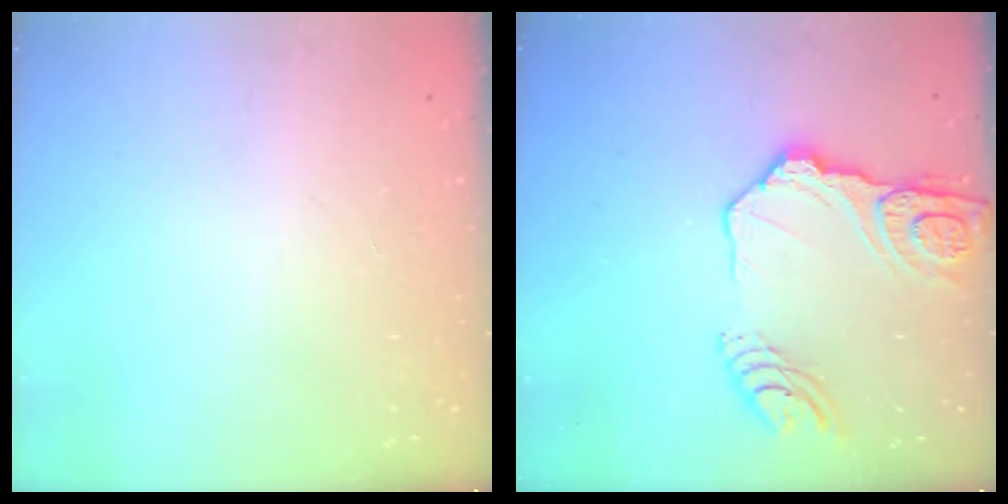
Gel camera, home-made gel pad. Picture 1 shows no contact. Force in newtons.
{"total": 16.3, "press": 16.2, "slide": 2.0}